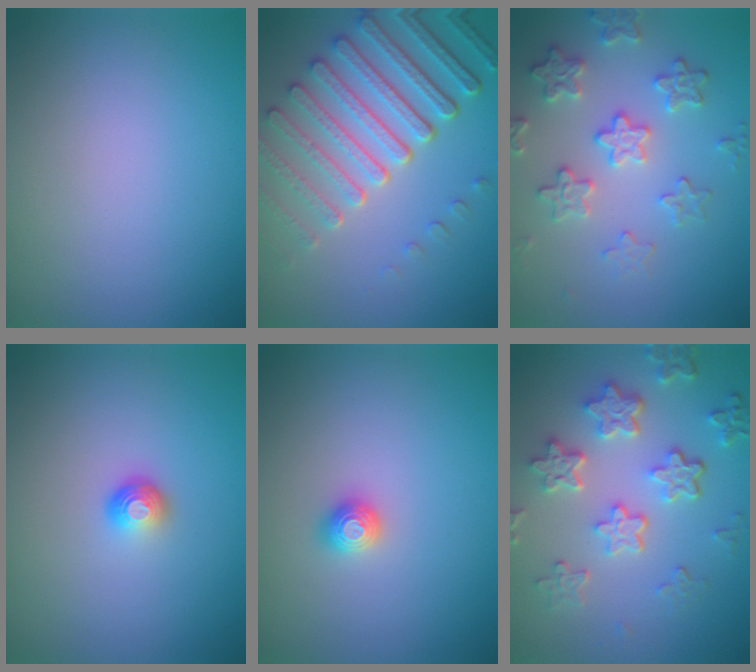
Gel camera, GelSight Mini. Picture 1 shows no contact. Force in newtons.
{"total": 7.5, "press": 5.7, "slide": 4.9}
{"total": 3.9, "press": 3.6, "slide": 1.5}
{"total": 1.7, "press": 1.2, "slide": 1.2}
{"total": 1.2, "press": 1.2, "slide": 0.2}
{"total": 5.5, "press": 4.2, "slide": 3.6}